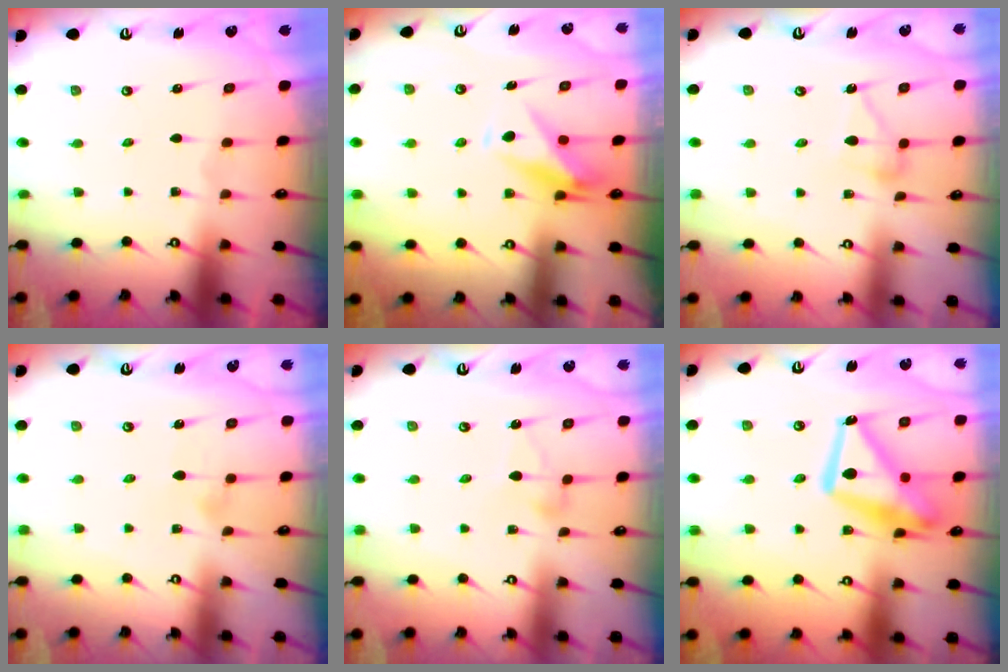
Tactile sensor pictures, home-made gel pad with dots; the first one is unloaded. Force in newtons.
{"total": 10.4, "press": 10.4, "slide": 0.8}
{"total": 9.5, "press": 9.5, "slide": 0.5}
{"total": 4.9, "press": 4.9, "slide": 0.4}
{"total": 3.5, "press": 3.5, "slide": 0.1}
{"total": 16.0, "press": 15.9, "slide": 1.3}